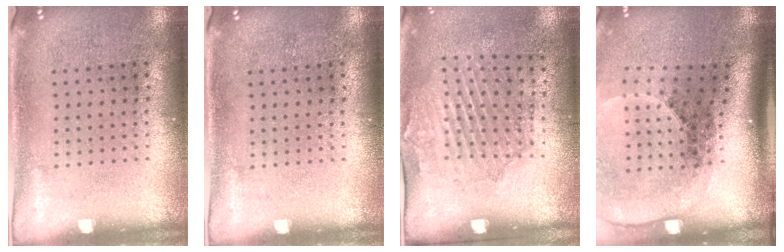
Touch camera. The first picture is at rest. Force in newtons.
{"total": 0.0}
{"total": 1.8, "press": 1.3, "slide": 1.2}
{"total": 2.7, "press": 1.9, "slide": 2.0}